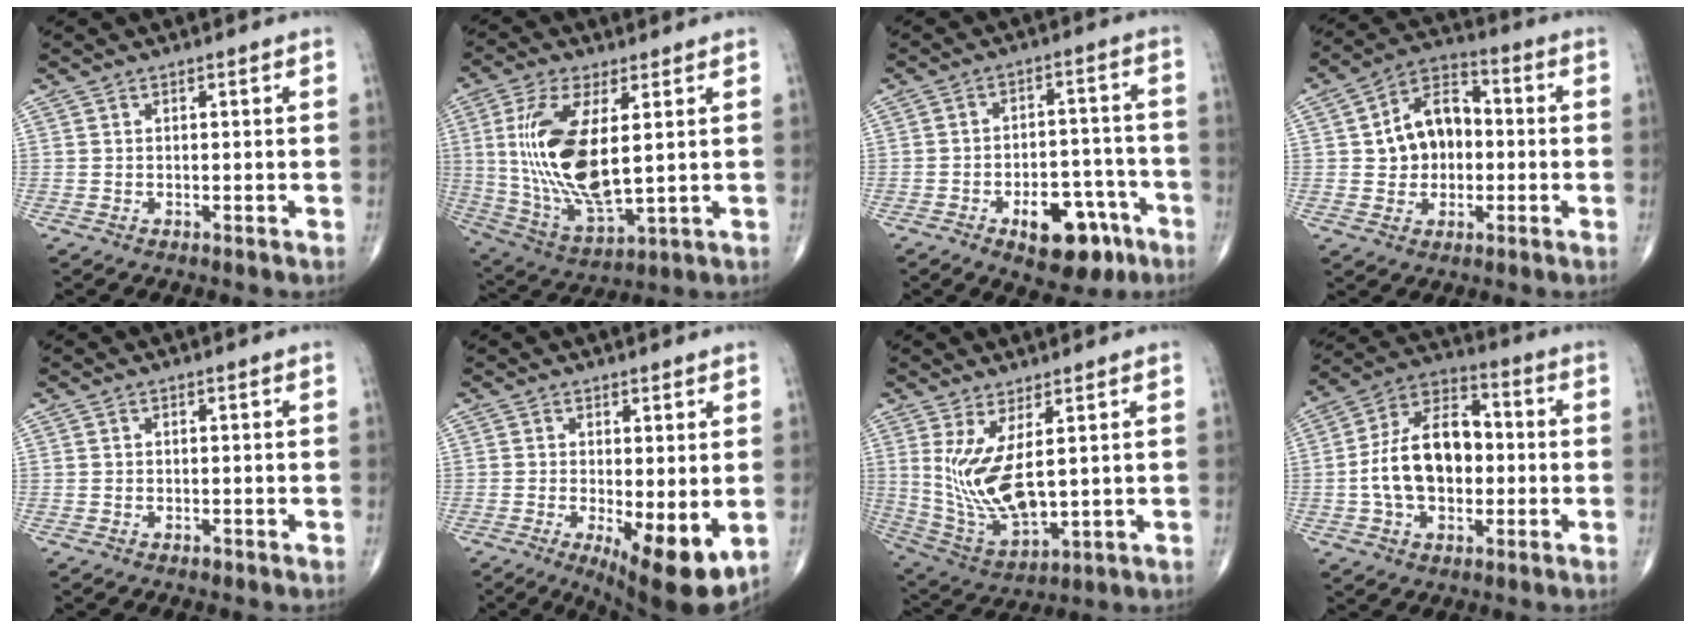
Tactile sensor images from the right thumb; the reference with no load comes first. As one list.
[{"total": 17.7, "force": [2.5, 7.1, 16.0], "torque": [-0.329, -0.022, 0.061]}, {"total": 12.7, "force": [-6.7, 6.8, 8.4], "torque": [-0.085, 0.050, -0.087]}, {"total": 11.7, "force": [0.4, 8.4, 8.0], "torque": [-0.099, 0.026, -0.002]}, {"total": 0.5, "force": [-0.4, 0.3, 0.2], "torque": [-0.001, 0.000, -0.009]}, {"total": 10.9, "force": [-2.5, 3.5, 10.0], "torque": [-0.143, -0.026, -0.030]}, {"total": 12.5, "force": [2.5, 4.7, 11.3], "torque": [-0.230, -0.033, 0.071]}, {"total": 15.3, "force": [-1.1, 9.7, 11.8], "torque": [-0.189, 0.034, -0.025]}]